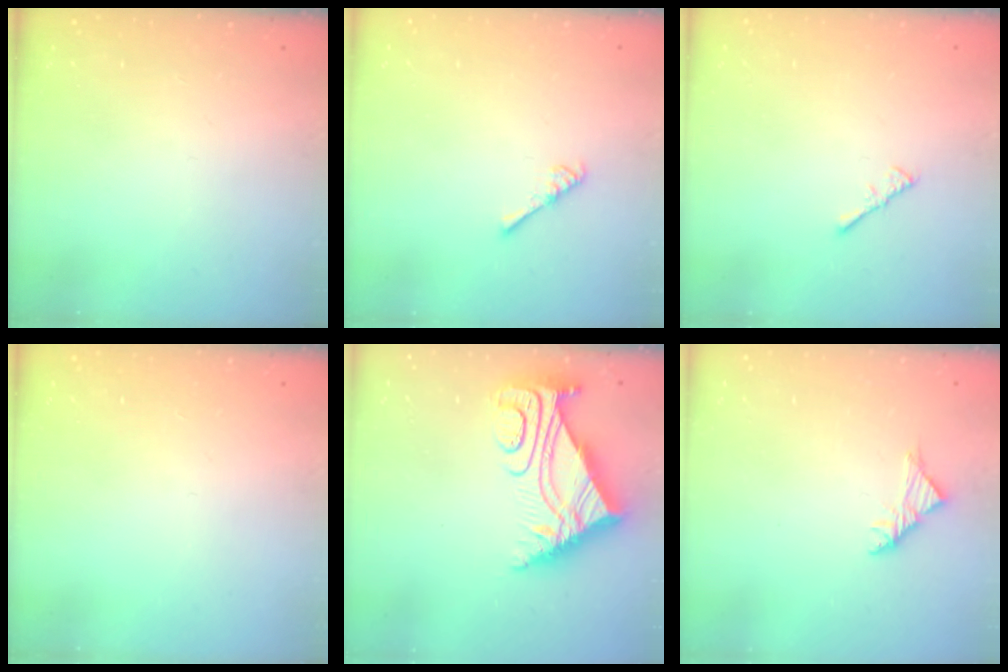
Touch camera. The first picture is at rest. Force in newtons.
{"total": 2.7, "press": 2.6, "slide": 0.4}
{"total": 2.2, "press": 2.1, "slide": 0.5}
{"total": 0.0}
{"total": 8.9, "press": 8.8, "slide": 0.9}
{"total": 3.5, "press": 3.4, "slide": 0.9}